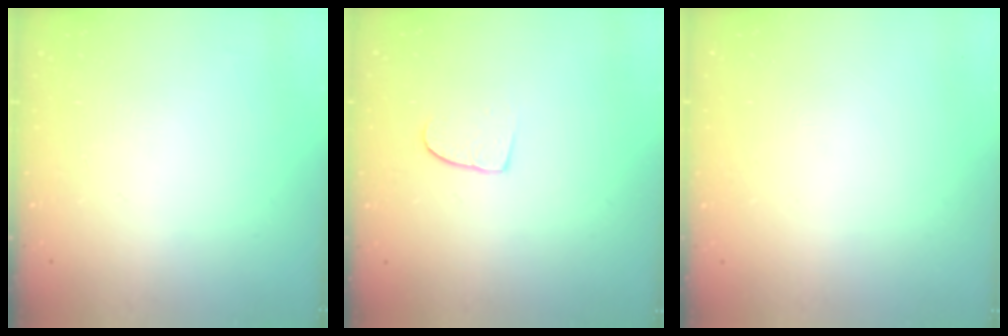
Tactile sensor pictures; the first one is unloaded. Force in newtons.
{"total": 6.8, "press": 6.7, "slide": 0.5}
{"total": 0.0}